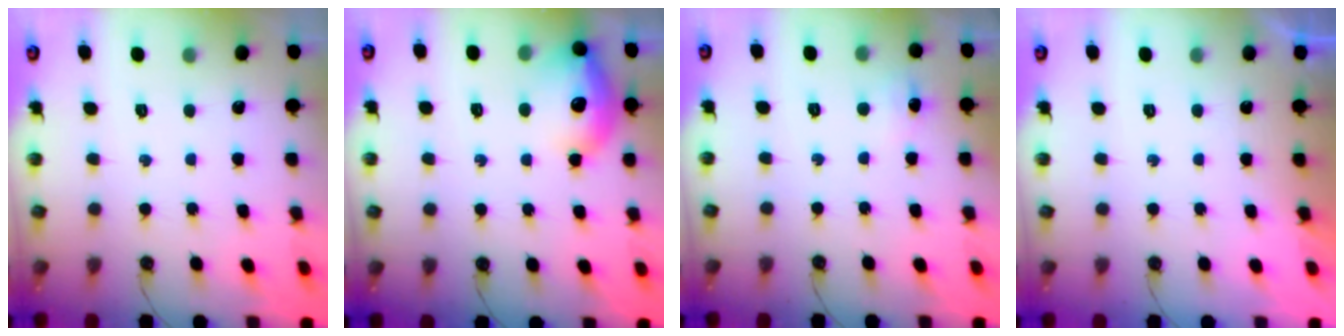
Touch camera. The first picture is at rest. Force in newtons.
{"total": 14.8, "press": 14.7, "slide": 1.1}
{"total": 4.3, "press": 4.3, "slide": 0.5}
{"total": 0.0}